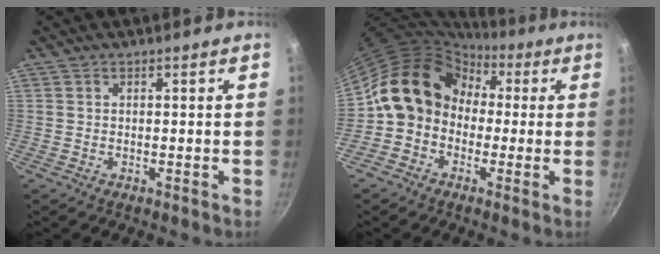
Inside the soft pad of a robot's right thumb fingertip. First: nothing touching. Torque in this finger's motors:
{"motor_torque": [1.83, 1.64, 0.30, -0.05, 0.40]}